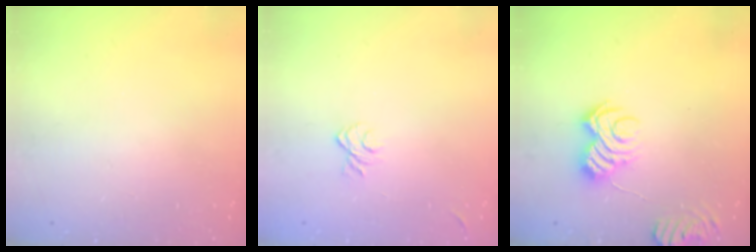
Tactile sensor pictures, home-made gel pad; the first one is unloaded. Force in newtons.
{"total": 6.1, "press": 6.1, "slide": 1.0}
{"total": 6.9, "press": 6.9, "slide": 0.3}